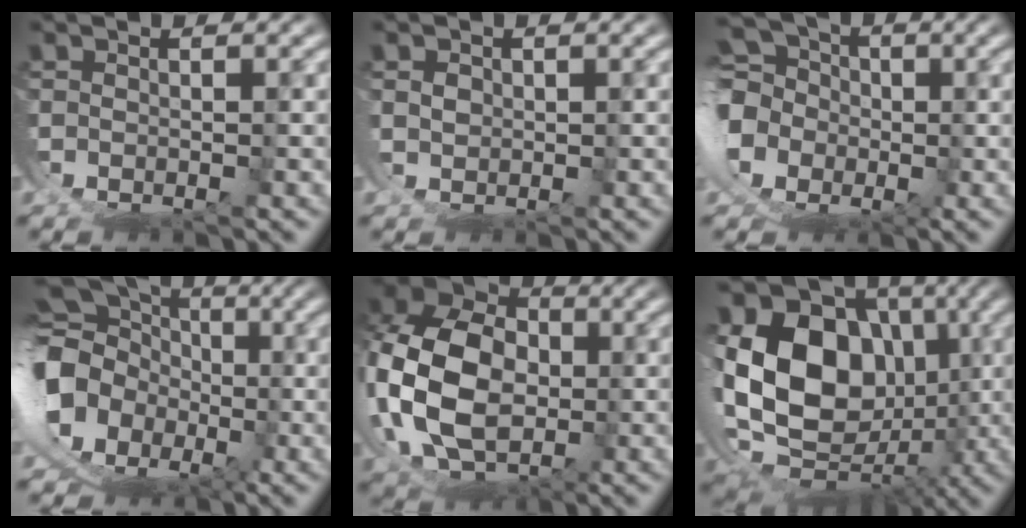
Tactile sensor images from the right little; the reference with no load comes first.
{"total": 1.1, "force": [0.3, 0.8, 0.8], "torque": [-0.023, -0.012, 0.014]}
{"total": 13.9, "force": [-1.6, 13.0, 4.6], "torque": [-0.165, -0.042, -0.042]}
{"total": 16.5, "force": [-1.6, 14.2, 8.1], "torque": [-0.190, -0.040, -0.036]}
{"total": 13.5, "force": [-0.1, 10.1, 9.0], "torque": [-0.220, -0.050, 0.018]}
{"total": 19.9, "force": [-1.7, 15.5, 12.4], "torque": [-0.270, -0.077, -0.004]}